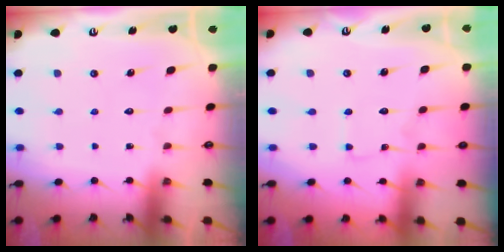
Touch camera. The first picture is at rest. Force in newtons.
{"total": 2.4, "press": 2.4, "slide": 0.2}